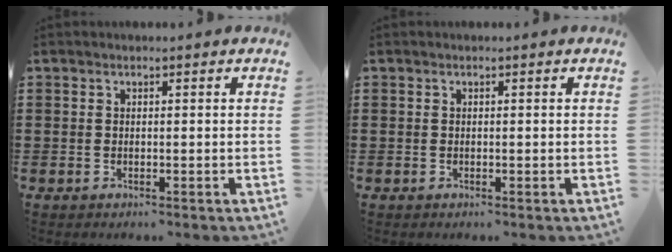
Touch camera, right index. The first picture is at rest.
{"total": 0.0}